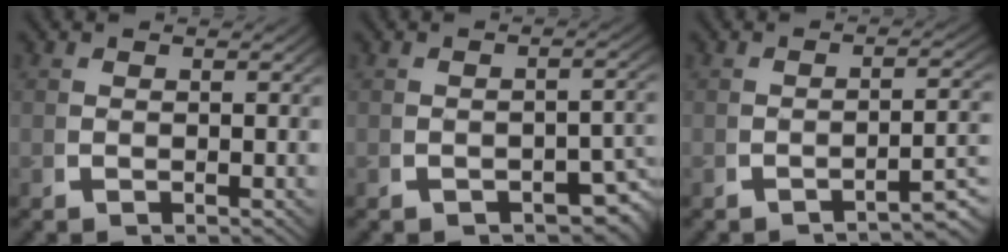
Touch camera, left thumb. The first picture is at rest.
{"total": 3.2, "force": [-1.8, 1.5, 2.2], "torque": [-0.026, -0.010, -0.022]}
{"total": 3.9, "force": [-2.6, 0.8, 2.8], "torque": [-0.036, 0.000, -0.036]}